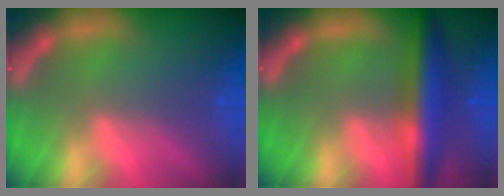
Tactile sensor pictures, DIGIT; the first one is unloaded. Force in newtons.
{"total": 6.5}